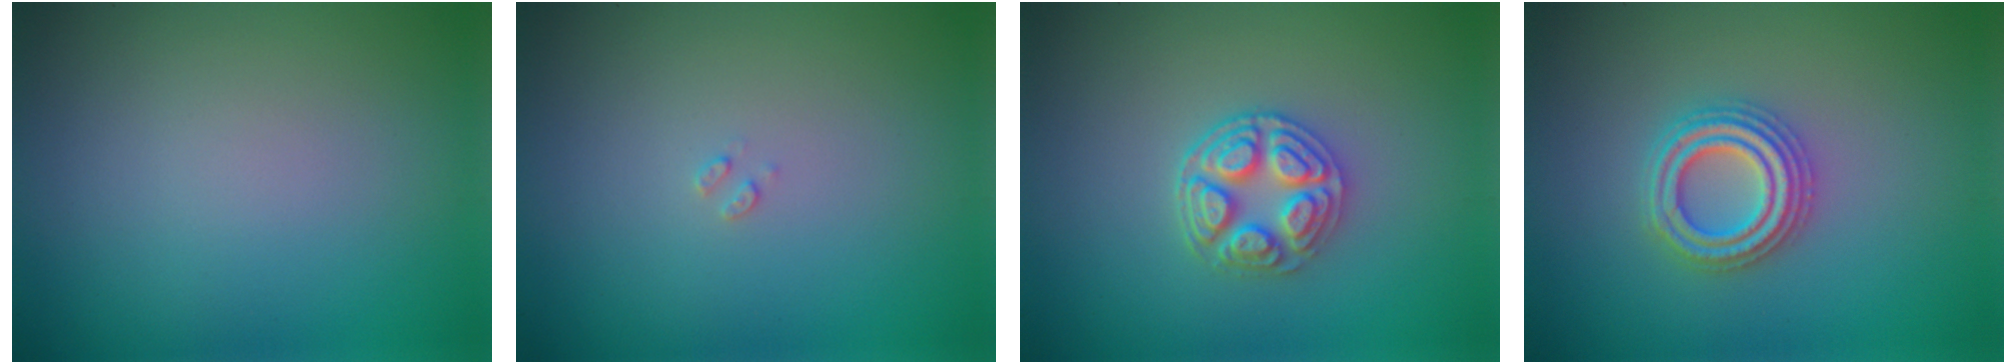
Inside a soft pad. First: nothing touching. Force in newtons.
{"total": 0.6, "press": 0.6, "slide": 0.2}
{"total": 3.7, "press": 3.3, "slide": 1.8}
{"total": 4.1, "press": 4.0, "slide": 0.8}